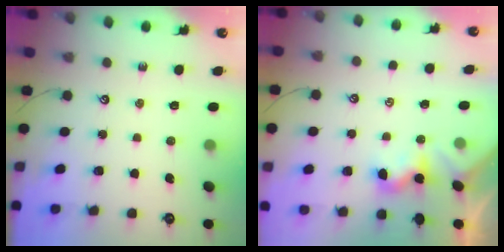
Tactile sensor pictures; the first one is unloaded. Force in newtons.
{"total": 1.7, "press": 1.7, "slide": 0.3}